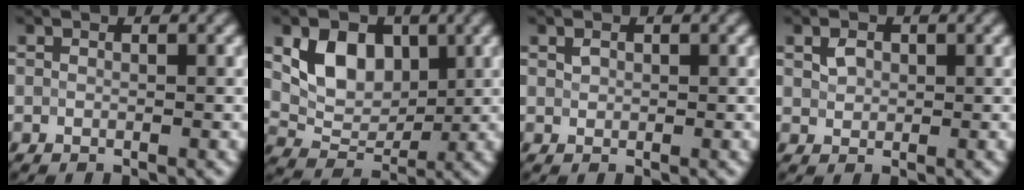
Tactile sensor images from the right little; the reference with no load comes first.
{"total": 5.5, "force": [1.8, 4.0, 3.3], "torque": [-0.061, -0.006, 0.031]}
{"total": 0.6, "force": [0.3, 0.5, 0.3], "torque": [-0.006, 0.000, 0.008]}
{"total": 1.4, "force": [0.5, 1.1, 0.7], "torque": [-0.014, 0.001, 0.012]}